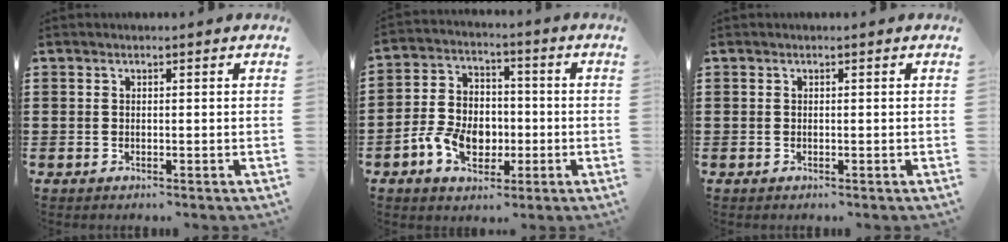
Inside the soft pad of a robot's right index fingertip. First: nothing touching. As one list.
[{"total": 7.9, "force": [-2.4, 5.9, 4.7], "torque": [-0.099, 0.012, -0.044]}, {"total": 0.0}]